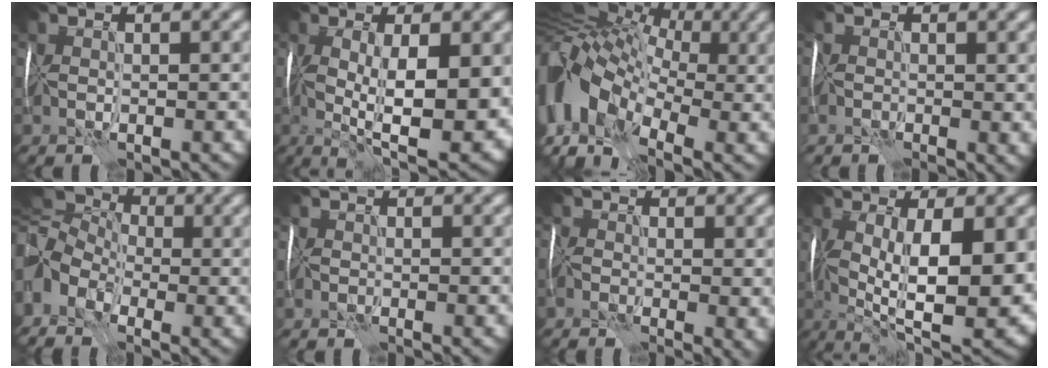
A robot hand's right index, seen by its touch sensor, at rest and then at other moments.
{"total": 11.2, "force": [-1.0, 4.1, 10.4], "torque": [-0.187, -0.017, -0.003]}
{"total": 13.1, "force": [0.2, 9.2, 9.3], "torque": [-0.198, 0.006, 0.008]}
{"total": 1.8, "force": [-0.6, 0.9, 1.4], "torque": [-0.024, -0.004, -0.011]}
{"total": 9.5, "force": [-0.2, 7.1, 6.4], "torque": [-0.149, 0.005, 0.000]}
{"total": 0.6, "force": [-0.4, 0.3, 0.4], "torque": [-0.010, -0.003, -0.010]}
{"total": 6.2, "force": [-1.6, 3.3, 5.0], "torque": [-0.093, -0.004, -0.016]}
{"total": 13.8, "force": [-0.9, 5.4, 12.7], "torque": [-0.206, -0.011, 0.002]}